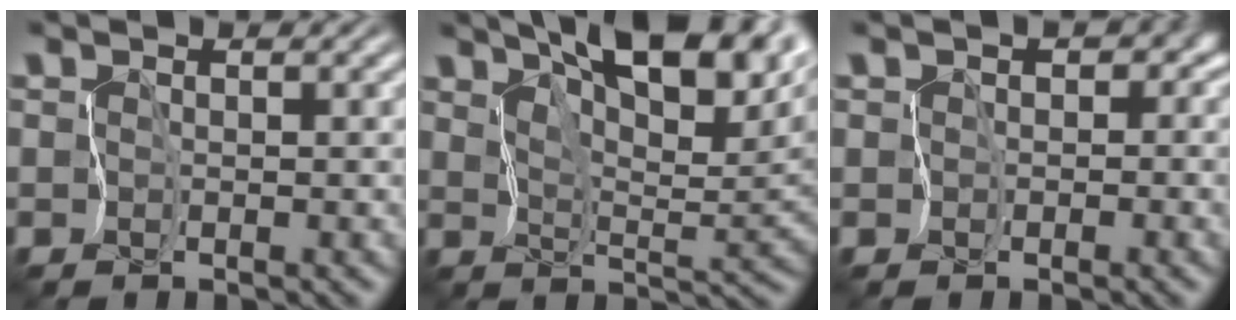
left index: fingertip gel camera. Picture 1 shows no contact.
{"total": 12.4, "force": [8.3, 3.9, 8.4], "torque": [-0.128, 0.011, 0.122]}
{"total": 3.6, "force": [-0.3, 3.2, 1.6], "torque": [-0.004, 0.020, -0.029]}